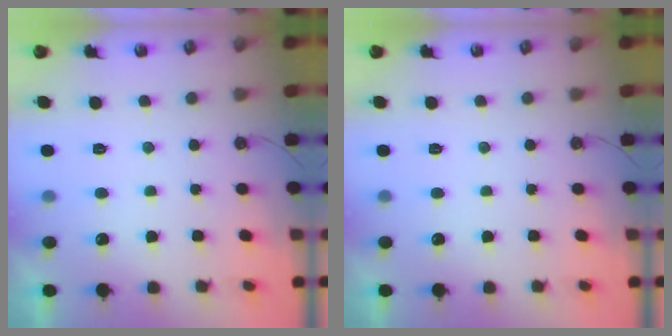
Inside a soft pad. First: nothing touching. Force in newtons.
{"total": 0.0}